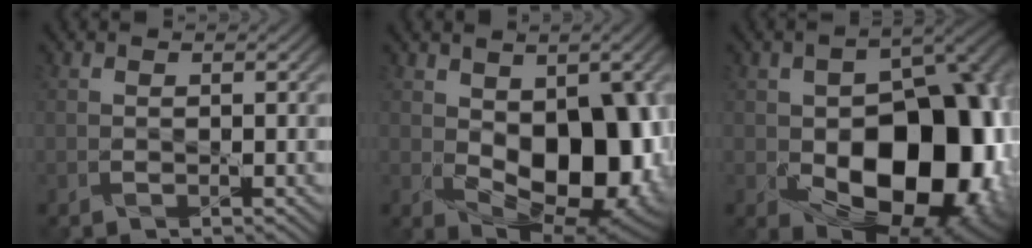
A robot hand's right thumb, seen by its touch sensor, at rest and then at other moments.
{"total": 15.6, "force": [-0.9, 9.4, 12.5], "torque": [-0.163, -0.033, 0.009]}
{"total": 20.1, "force": [-4.3, 13.0, 14.7], "torque": [-0.167, -0.033, -0.044]}